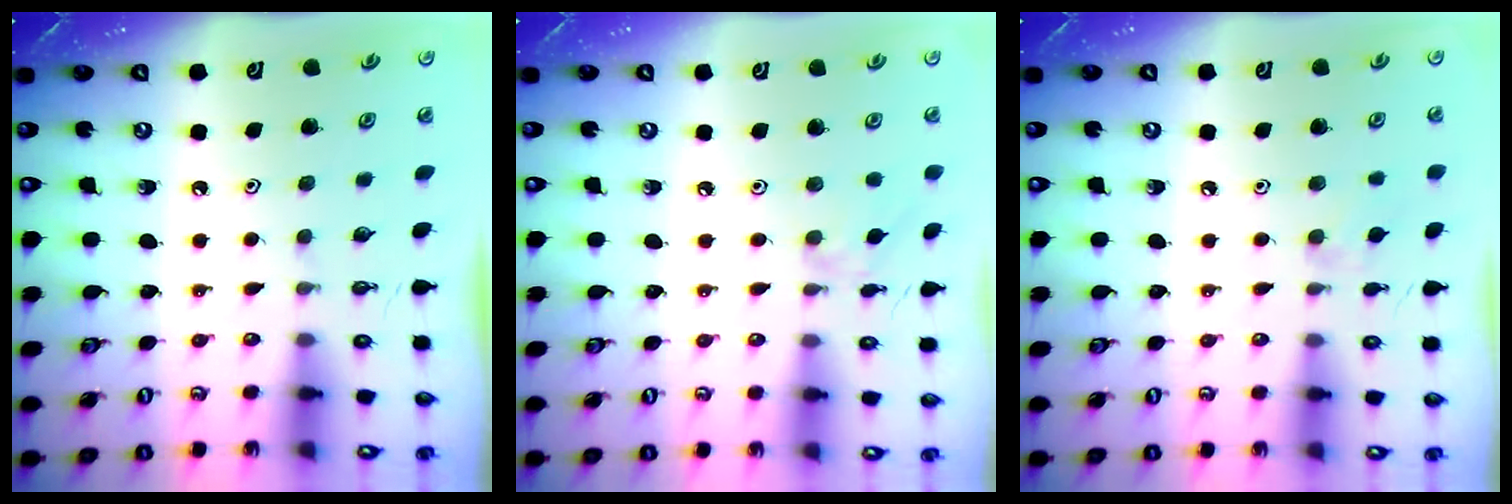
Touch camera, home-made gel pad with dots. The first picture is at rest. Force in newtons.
{"total": 1.6, "press": 1.5, "slide": 0.4}
{"total": 5.7, "press": 5.6, "slide": 0.8}